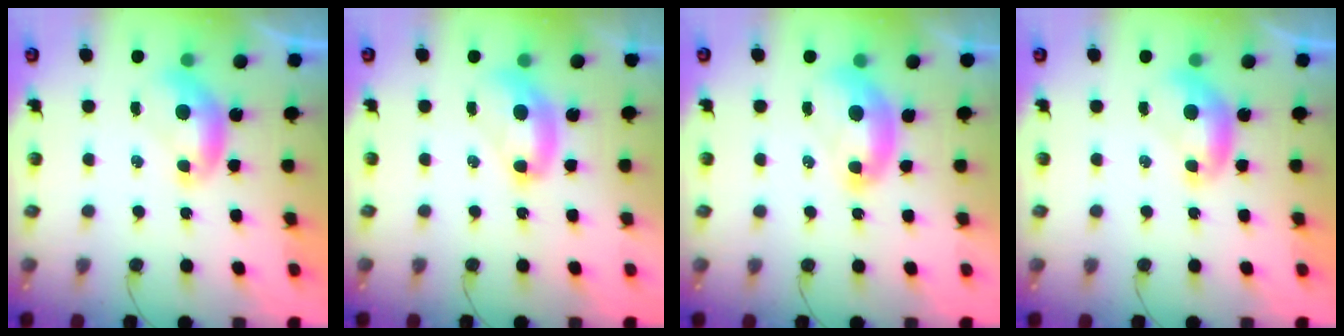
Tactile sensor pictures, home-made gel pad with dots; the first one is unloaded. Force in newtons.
{"total": 2.5, "press": 2.5, "slide": 0.1}
{"total": 2.6, "press": 2.5, "slide": 0.6}
{"total": 0.0}